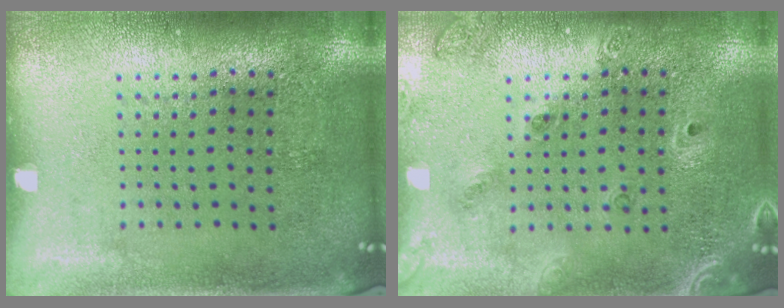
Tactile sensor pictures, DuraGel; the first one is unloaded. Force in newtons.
{"total": 1.6, "press": 1.4, "slide": 0.9}